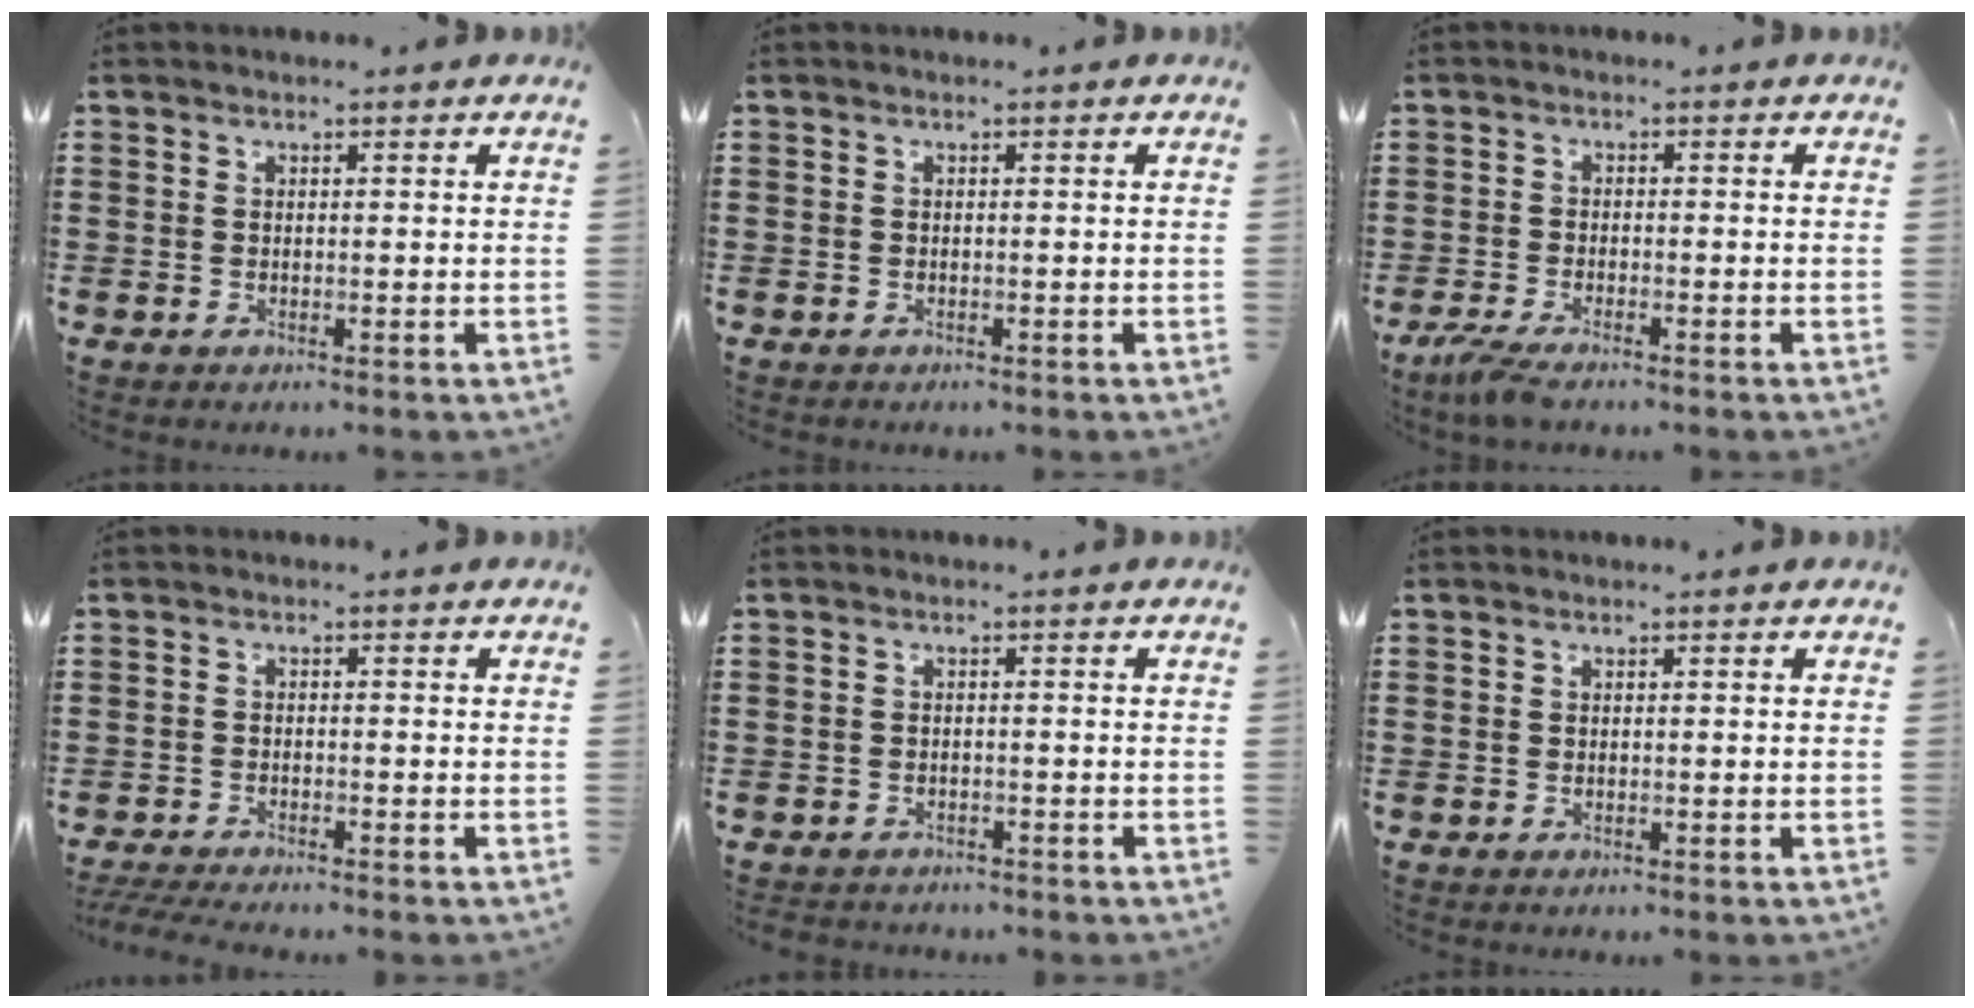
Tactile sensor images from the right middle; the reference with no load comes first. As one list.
[{"total": 0.0}, {"total": 2.9, "force": [-2.3, 0.4, 1.8], "torque": [-0.052, -0.010, -0.048]}, {"total": 2.6, "force": [-2.6, 0.0, 0.6], "torque": [-0.027, -0.008, -0.057]}, {"total": 1.5, "force": [-1.4, 0.3, -0.1], "torque": [-0.005, -0.001, -0.032]}, {"total": 0.0}]